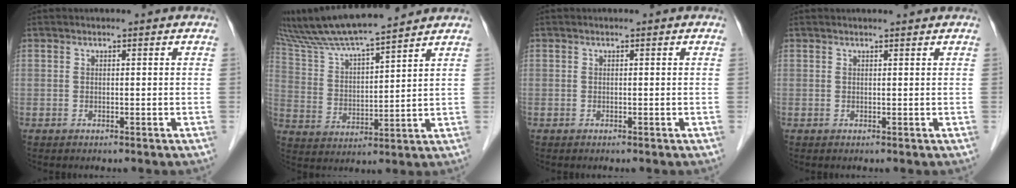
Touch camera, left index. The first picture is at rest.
{"total": 13.9, "force": [12.6, 0.5, 6.0], "torque": [-0.117, 0.013, 0.227]}
{"total": 0.0}
{"total": 1.7, "force": [1.7, -0.1, 0.4], "torque": [-0.006, 0.008, 0.023]}